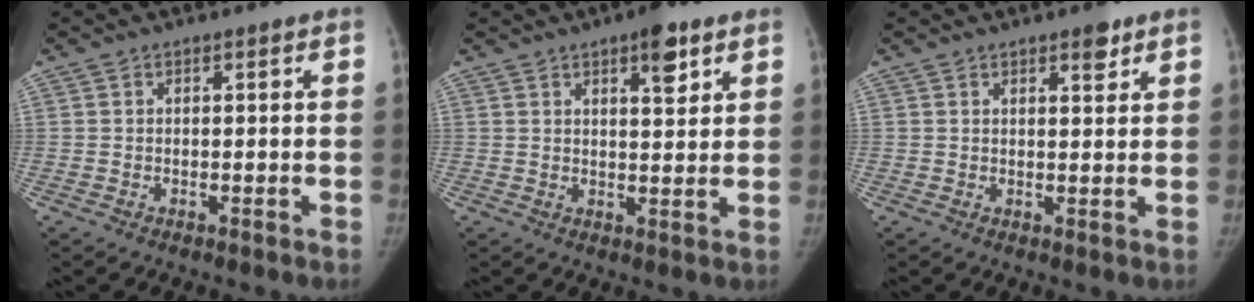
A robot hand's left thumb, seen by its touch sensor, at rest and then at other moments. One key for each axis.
{"total": 6.2, "fx": 3.6, "fy": 2.2, "fz": 4.6, "tx": -0.049, "ty": -0.017, "tz": 0.046}
{"total": 3.1, "fx": 2.1, "fy": 1.2, "fz": 2.0, "tx": -0.014, "ty": -0.011, "tz": 0.028}